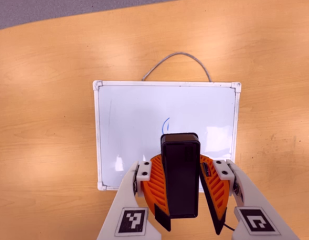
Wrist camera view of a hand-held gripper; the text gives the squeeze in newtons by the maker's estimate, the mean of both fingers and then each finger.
{"total": 9.6, "left": 9.6, "right": 9.6}